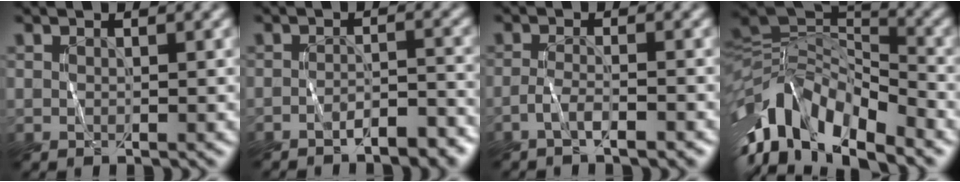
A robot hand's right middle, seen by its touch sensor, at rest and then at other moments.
{"total": 3.1, "force": [-2.6, 0.6, 1.5], "torque": [-0.021, 0.006, -0.041]}
{"total": 2.4, "force": [-1.7, 0.5, 1.6], "torque": [-0.021, 0.006, -0.035]}
{"total": 10.7, "force": [-4.5, 5.4, 8.1], "torque": [-0.139, 0.020, -0.097]}